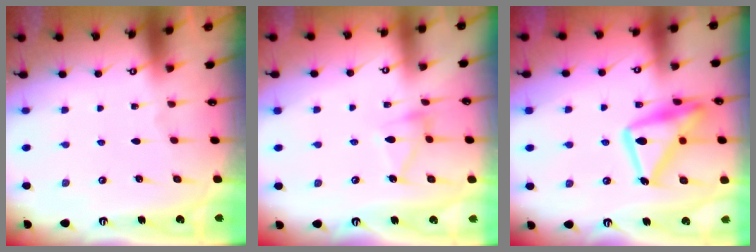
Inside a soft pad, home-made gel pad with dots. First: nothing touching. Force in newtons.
{"total": 9.2, "press": 9.2, "slide": 0.6}
{"total": 19.2, "press": 19.2, "slide": 1.4}